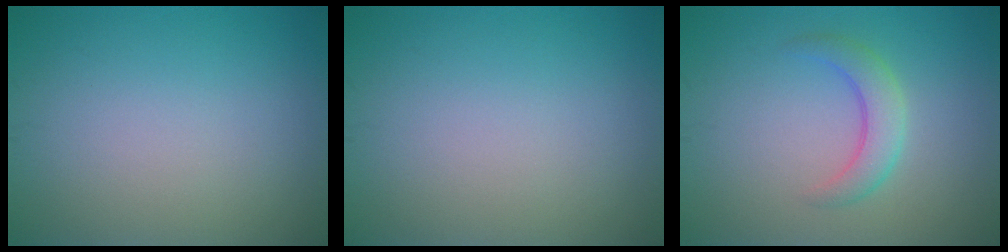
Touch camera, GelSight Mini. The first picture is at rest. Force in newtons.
{"total": 0.0}
{"total": 2.7, "press": 2.7, "slide": 0.2}